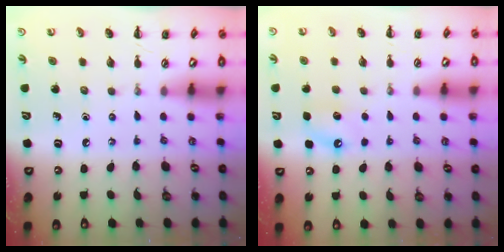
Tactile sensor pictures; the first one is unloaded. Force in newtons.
{"total": 5.6, "press": 5.3, "slide": 1.8}